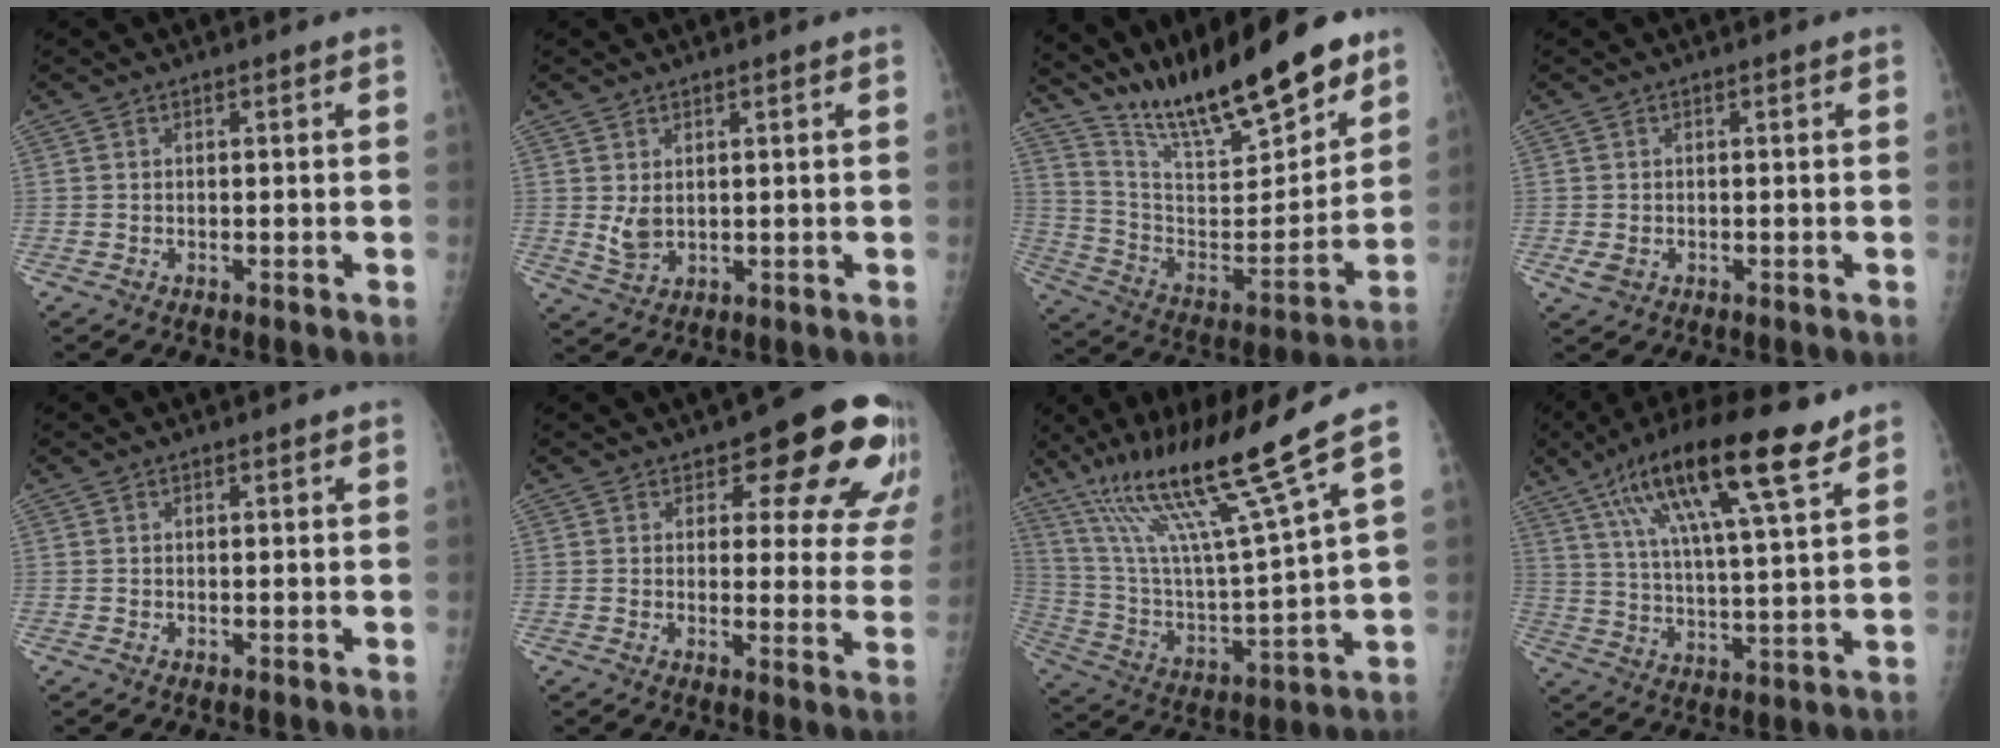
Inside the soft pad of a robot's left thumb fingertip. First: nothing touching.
{"total": 3.6, "force": [0.9, 2.3, 2.6], "torque": [-0.042, -0.014, 0.025]}
{"total": 23.6, "force": [18.8, 5.6, 13.2], "torque": [-0.180, -0.097, 0.323]}
{"total": 2.0, "force": [-0.5, 1.5, 1.2], "torque": [-0.022, -0.003, -0.004]}
{"total": 0.6, "force": [0.4, 0.2, 0.3], "torque": [-0.004, -0.001, 0.005]}
{"total": 16.3, "force": [9.6, 7.1, 11.0], "torque": [-0.077, -0.044, 0.103]}
{"total": 21.5, "force": [14.1, 0.2, 16.2], "torque": [-0.274, -0.060, 0.260]}
{"total": 20.7, "force": [11.9, 4.5, 16.3], "torque": [-0.273, -0.020, 0.207]}